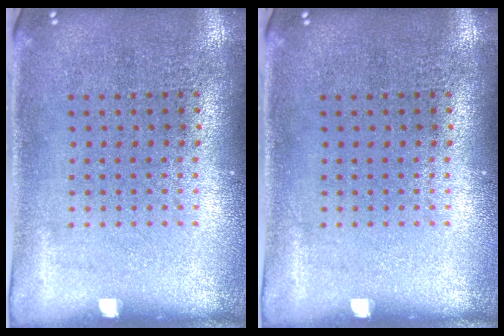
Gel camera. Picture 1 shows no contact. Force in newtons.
{"total": 0.0}